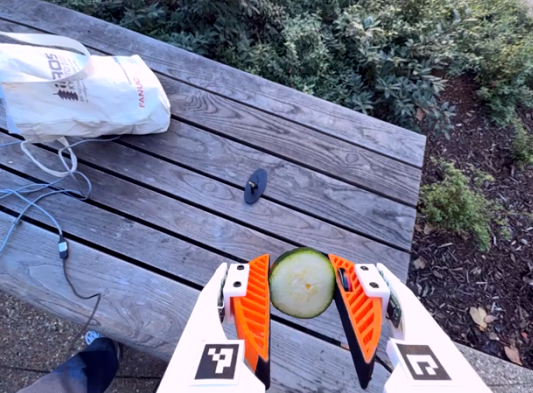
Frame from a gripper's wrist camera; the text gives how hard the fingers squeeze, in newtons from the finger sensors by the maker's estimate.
{"total": 11.4, "left": 11.5, "right": 11.3}